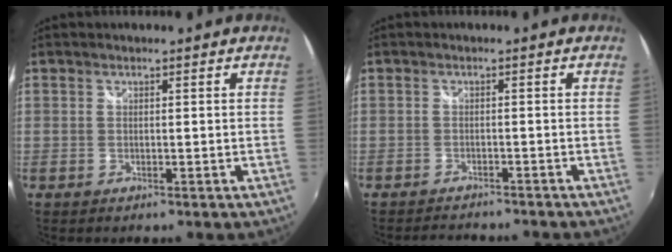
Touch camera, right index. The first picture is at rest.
{"total": 5.0, "force": [-4.7, 0.8, 1.4], "torque": [-0.040, -0.010, -0.072]}